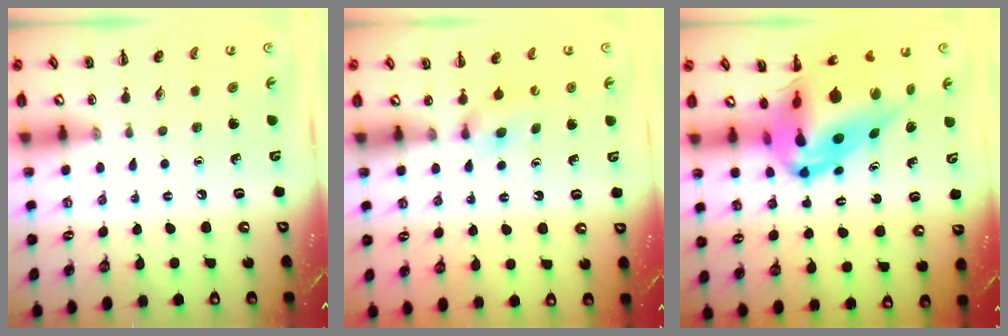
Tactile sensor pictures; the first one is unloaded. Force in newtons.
{"total": 4.9, "press": 4.7, "slide": 1.4}
{"total": 16.9, "press": 16.1, "slide": 5.3}